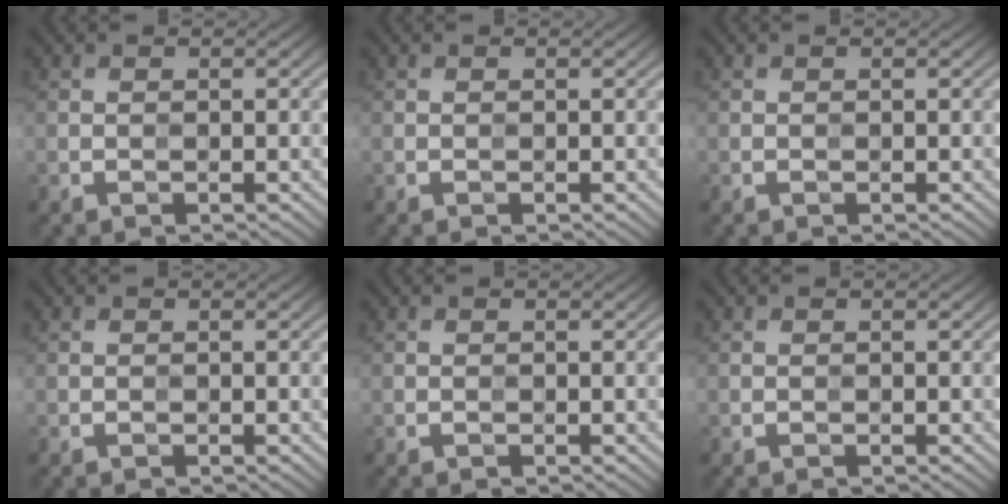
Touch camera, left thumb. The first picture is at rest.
{"total": 0.0}
{"total": 0.0}
{"total": 0.0}
{"total": 0.0}
{"total": 0.0}